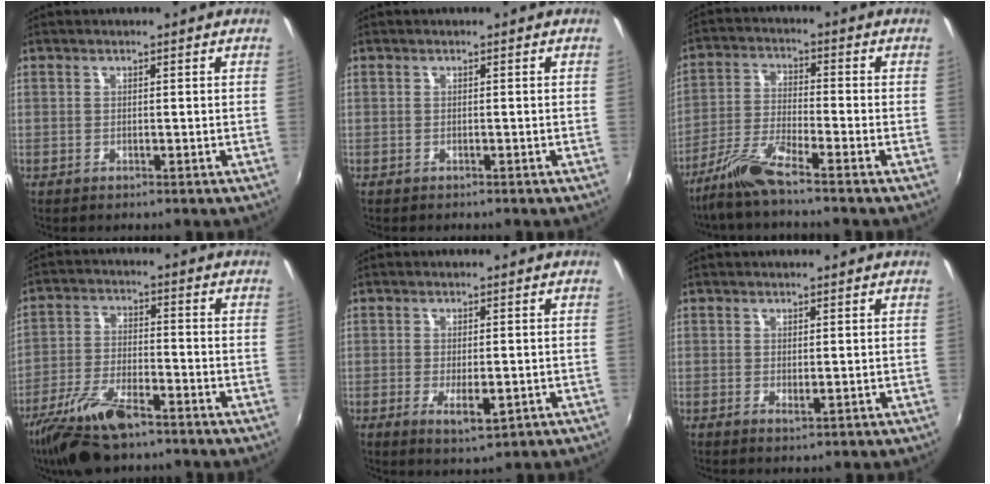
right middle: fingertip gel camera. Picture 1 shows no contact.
{"total": 0.0}
{"total": 7.6, "force": [-6.2, -0.3, 4.5], "torque": [-0.096, -0.009, -0.120]}
{"total": 12.5, "force": [-9.1, 4.0, 7.5], "torque": [-0.167, -0.023, -0.176]}
{"total": 5.0, "force": [-1.8, 1.9, 4.2], "torque": [-0.079, -0.016, -0.024]}
{"total": 0.9, "force": [0.0, 0.5, 0.7], "torque": [-0.013, -0.003, 0.000]}